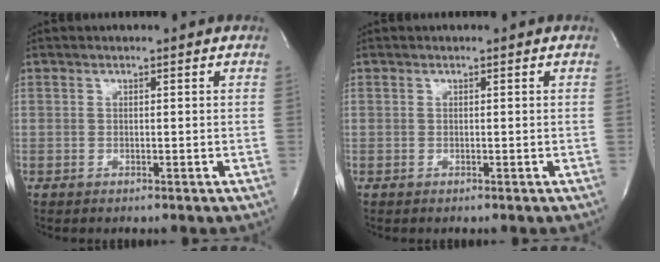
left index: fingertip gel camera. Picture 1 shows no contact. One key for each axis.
{"total": 0.0}